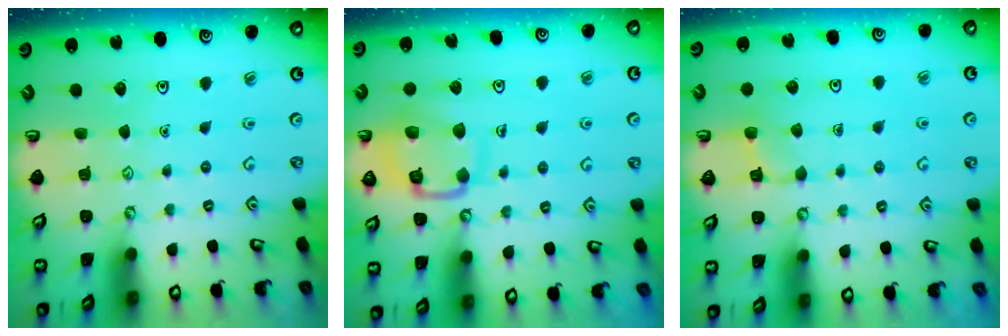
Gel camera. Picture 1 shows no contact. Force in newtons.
{"total": 13.0, "press": 13.0, "slide": 1.4}
{"total": 3.9, "press": 3.9, "slide": 0.3}